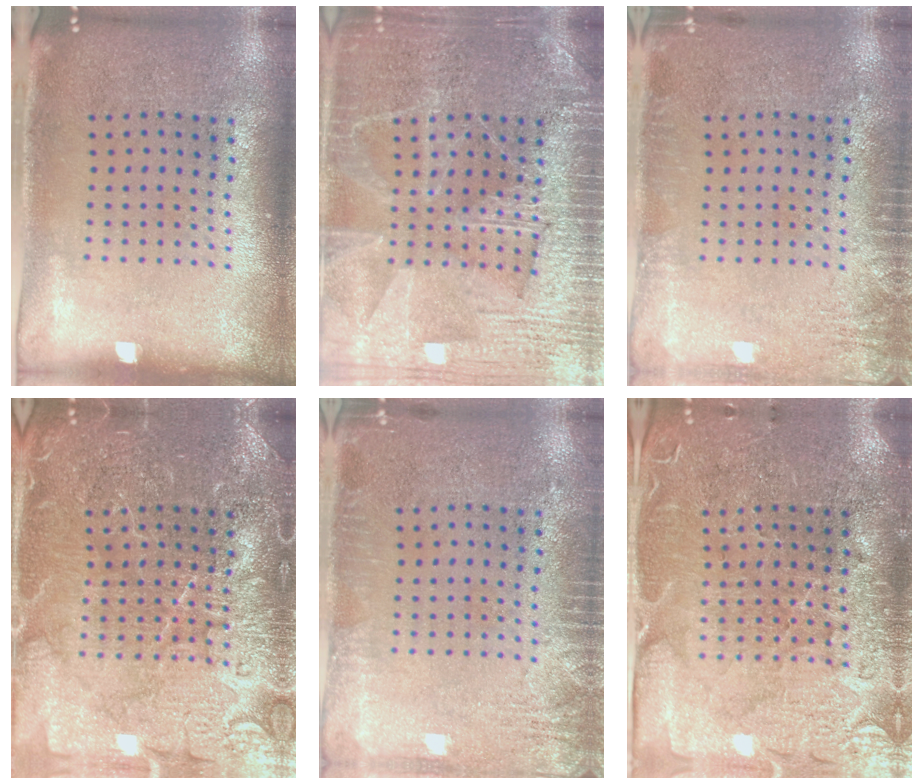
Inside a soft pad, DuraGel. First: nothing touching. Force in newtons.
{"total": 4.0, "press": 4.0, "slide": 0.6}
{"total": 2.1, "press": 2.1, "slide": 0.4}
{"total": 7.1, "press": 7.0, "slide": 1.0}
{"total": 2.5, "press": 2.5, "slide": 0.4}
{"total": 3.5, "press": 3.3, "slide": 1.2}